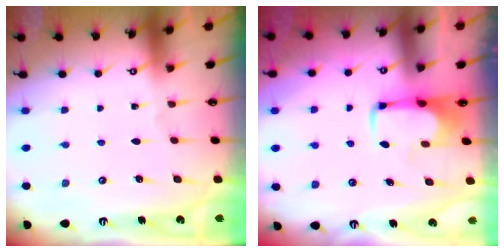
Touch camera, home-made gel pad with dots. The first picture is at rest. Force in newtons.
{"total": 2.0, "press": 1.9, "slide": 0.4}